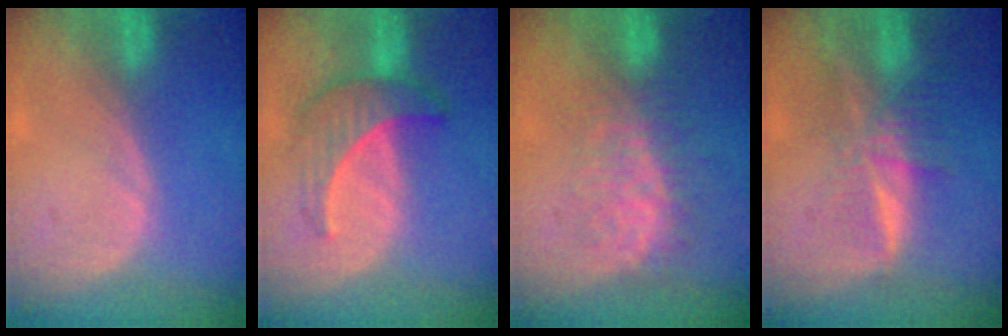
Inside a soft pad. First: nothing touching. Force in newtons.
{"total": 6.6, "press": 6.4, "slide": 1.7}
{"total": 7.8, "press": 7.2, "slide": 2.9}
{"total": 7.0, "press": 6.0, "slide": 3.7}